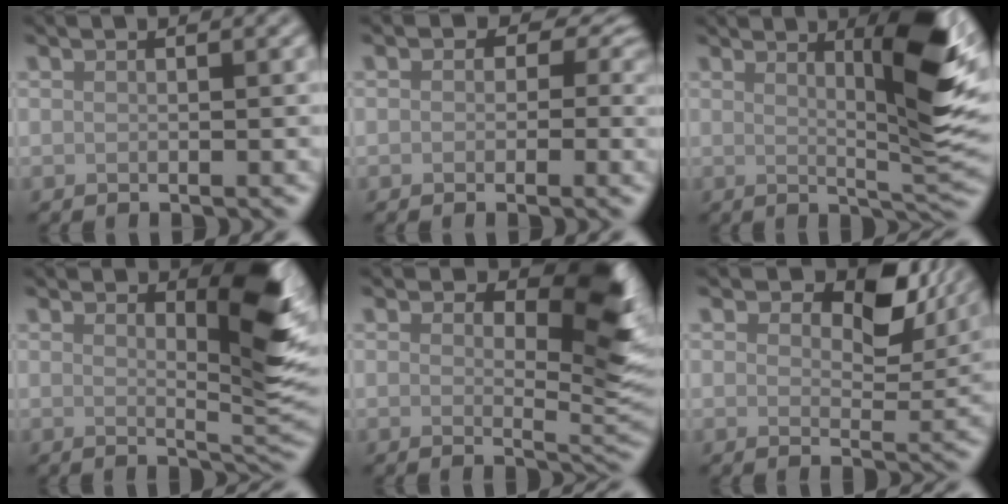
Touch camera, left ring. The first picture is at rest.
{"total": 4.1, "force": [0.7, 3.4, 2.3], "torque": [-0.006, 0.006, -0.001]}
{"total": 7.8, "force": [2.5, 1.1, 7.4], "torque": [-0.098, -0.006, 0.043]}
{"total": 5.2, "force": [2.1, 1.2, 4.7], "torque": [-0.065, -0.013, 0.034]}
{"total": 7.7, "force": [2.8, 3.6, 6.1], "torque": [-0.075, -0.006, 0.039]}
{"total": 7.0, "force": [3.3, 3.9, 4.8], "torque": [-0.065, -0.006, 0.042]}